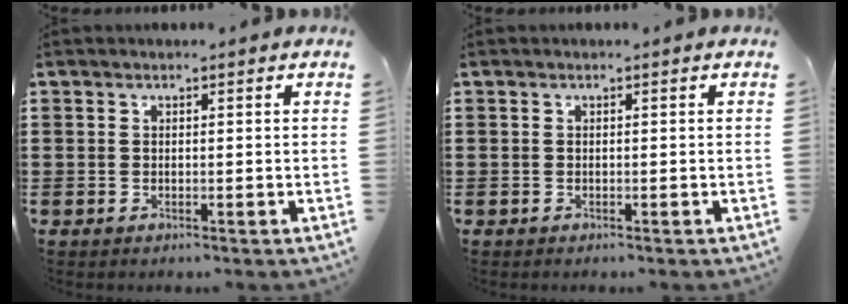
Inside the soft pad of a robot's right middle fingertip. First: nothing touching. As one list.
[{"total": 0.0}]